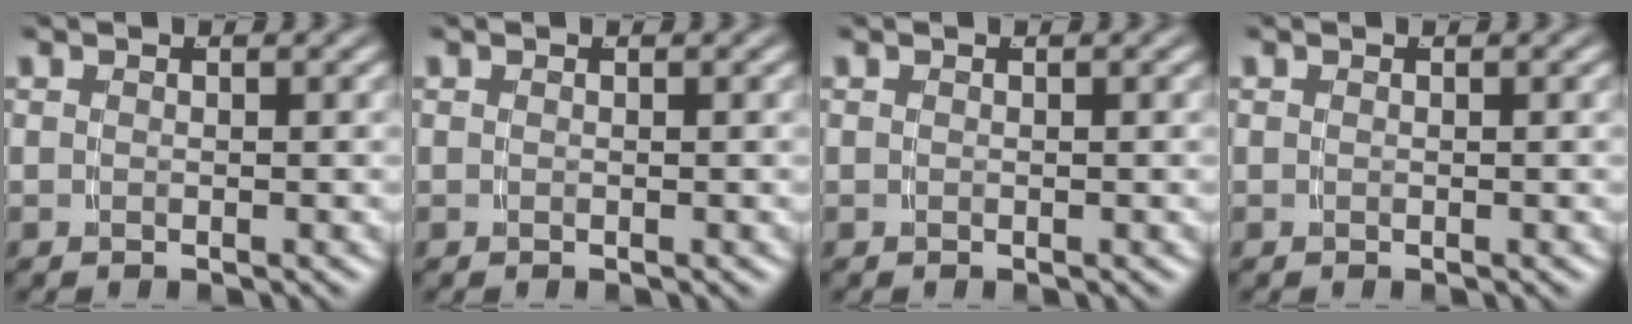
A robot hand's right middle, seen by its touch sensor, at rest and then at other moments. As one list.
[{"total": 0.0}, {"total": 0.0}, {"total": 0.0}]